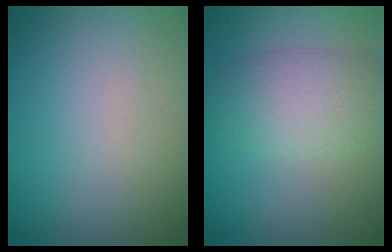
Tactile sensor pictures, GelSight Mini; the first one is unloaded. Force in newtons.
{"total": 4.4, "press": 4.4, "slide": 0.1}